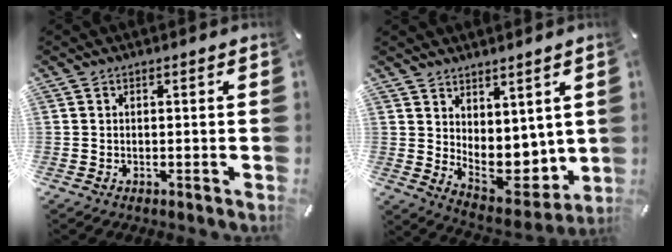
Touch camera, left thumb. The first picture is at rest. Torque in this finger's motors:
{"motor_torque": [1.21, 1.15, 0.31, -0.22, 0.15]}